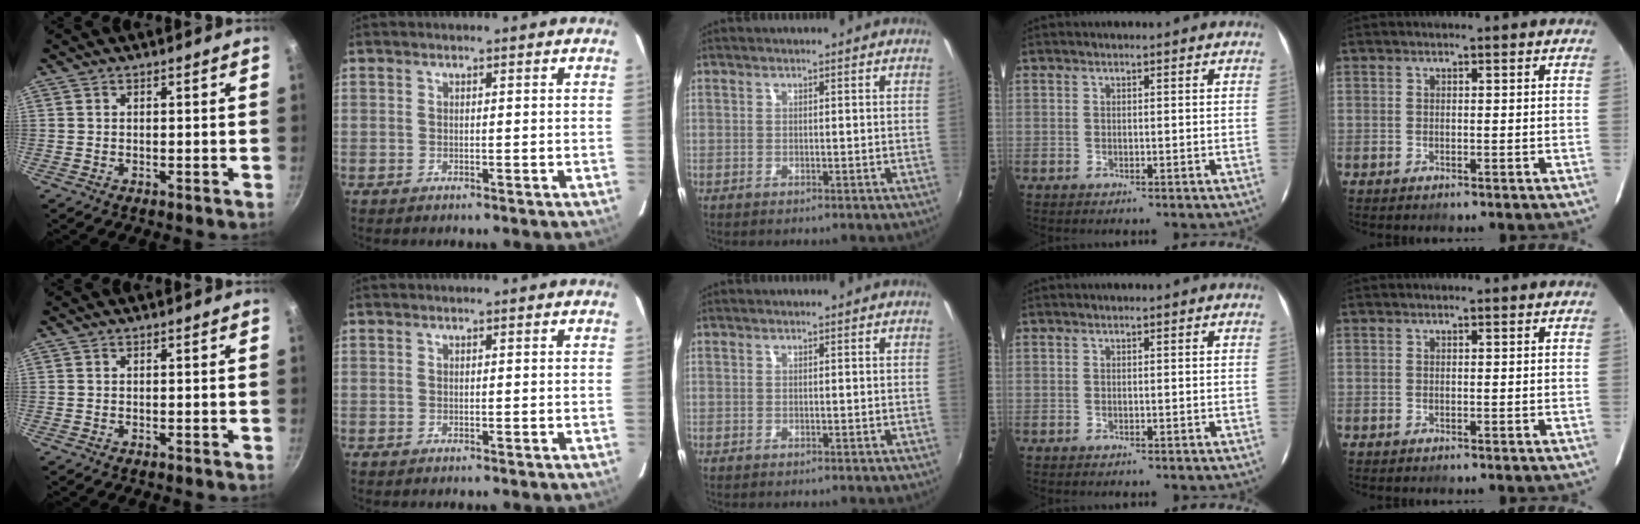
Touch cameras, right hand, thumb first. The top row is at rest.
{}